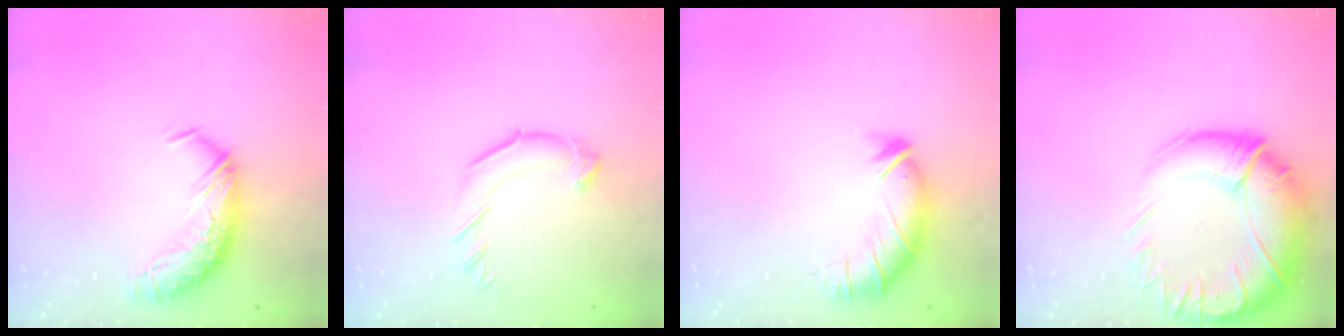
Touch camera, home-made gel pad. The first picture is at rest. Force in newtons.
{"total": 3.0, "press": 3.0, "slide": 0.2}
{"total": 3.0, "press": 2.4, "slide": 1.9}
{"total": 8.8, "press": 7.2, "slide": 5.0}